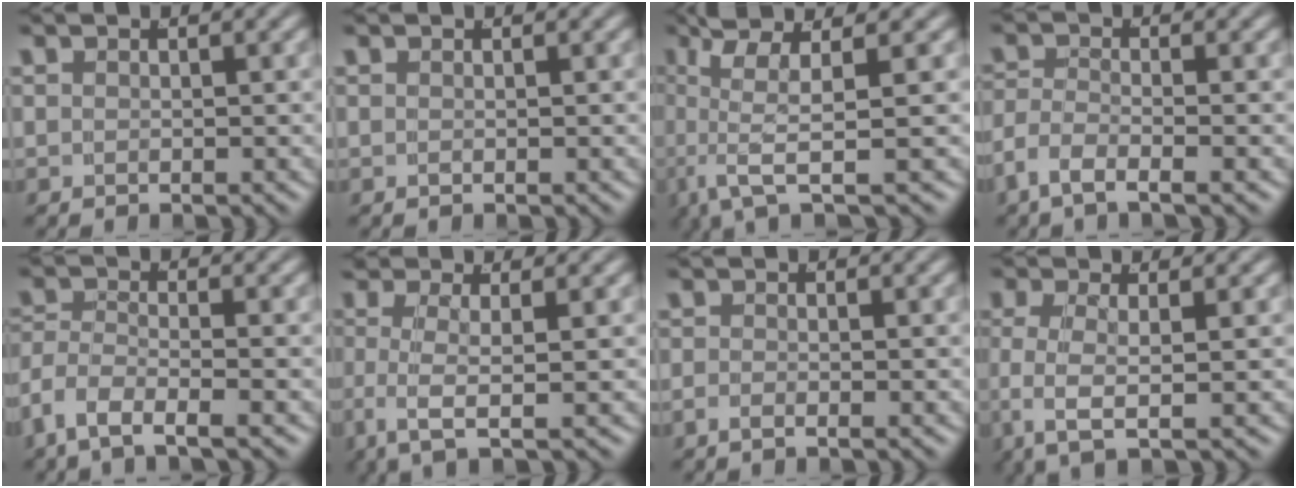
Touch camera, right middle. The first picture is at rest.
{"total": 0.0}
{"total": 6.4, "force": [0.6, 2.0, 6.0], "torque": [-0.127, -0.016, 0.021]}
{"total": 3.2, "force": [-2.0, 1.3, 2.2], "torque": [-0.060, -0.021, -0.027]}
{"total": 4.3, "force": [-2.4, 2.5, 2.6], "torque": [-0.083, -0.033, -0.030]}
{"total": 3.8, "force": [-0.2, 0.9, 3.6], "torque": [-0.089, -0.015, 0.003]}
{"total": 1.2, "force": [-1.0, 0.1, 0.7], "torque": [-0.019, -0.006, -0.016]}
{"total": 4.3, "force": [0.3, 2.0, 3.8], "torque": [-0.094, -0.011, 0.008]}